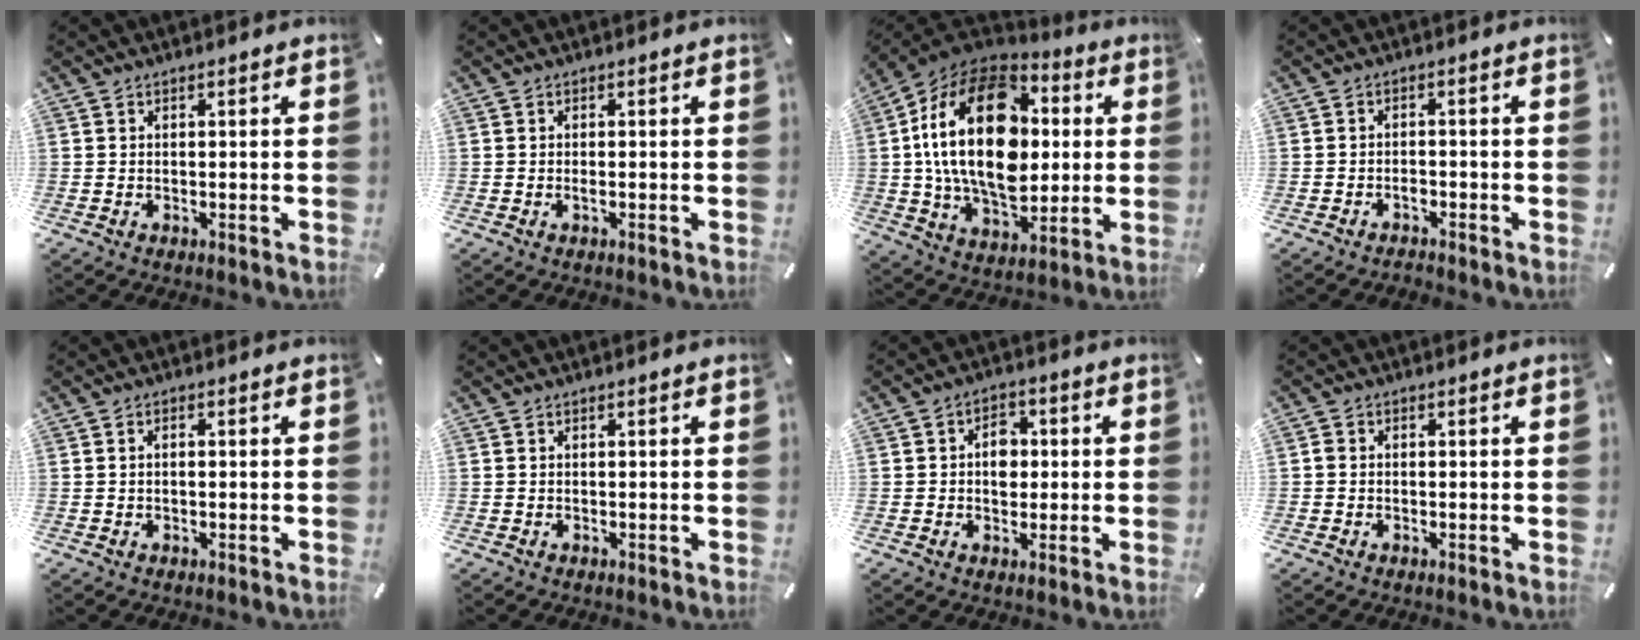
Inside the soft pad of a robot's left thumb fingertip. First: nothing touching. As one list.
[{"total": 0.8, "force": [-0.3, 0.0, 0.8], "torque": [-0.015, -0.007, -0.003]}, {"total": 27.3, "force": [2.8, 17.8, 20.6], "torque": [-0.396, 0.009, 0.047]}, {"total": 2.2, "force": [-1.5, 1.2, 1.0], "torque": [-0.022, 0.007, -0.031]}, {"total": 1.0, "force": [-0.1, 0.5, 0.8], "torque": [-0.016, 0.002, -0.002]}, {"total": 0.0}, {"total": 5.8, "force": [0.1, 4.4, 3.7], "torque": [-0.042, -0.001, -0.005]}, {"total": 1.0, "force": [-0.3, 0.8, 0.5], "torque": [-0.007, 0.004, -0.006]}]